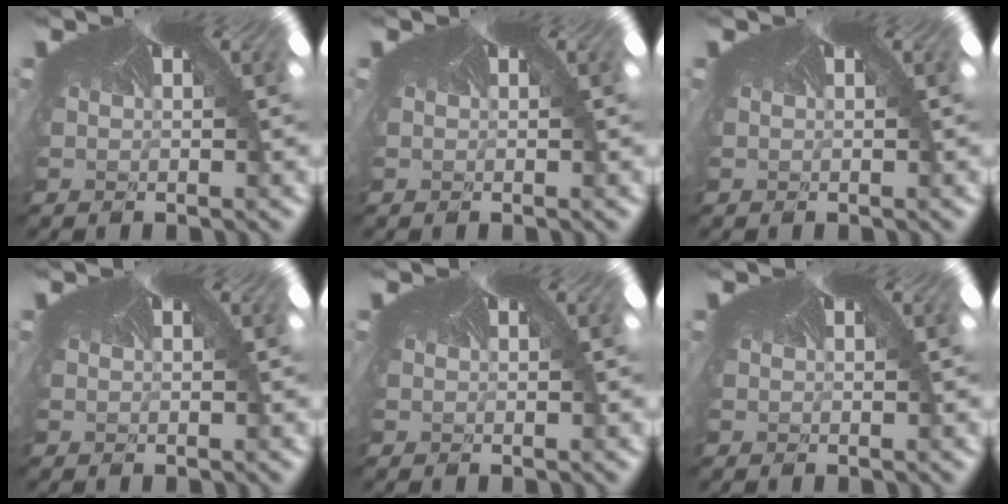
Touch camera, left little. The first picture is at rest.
{"total": 0.0}
{"total": 0.0}
{"total": 0.0}
{"total": 0.0}
{"total": 0.0}